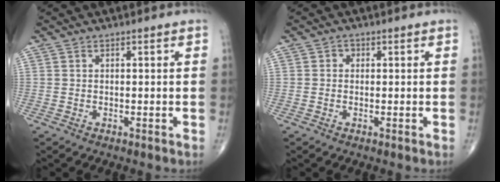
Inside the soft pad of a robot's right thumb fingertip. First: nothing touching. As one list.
[{"total": 1.0, "force": [0.1, 0.9, 0.4], "torque": [0.003, 0.004, -0.002]}]